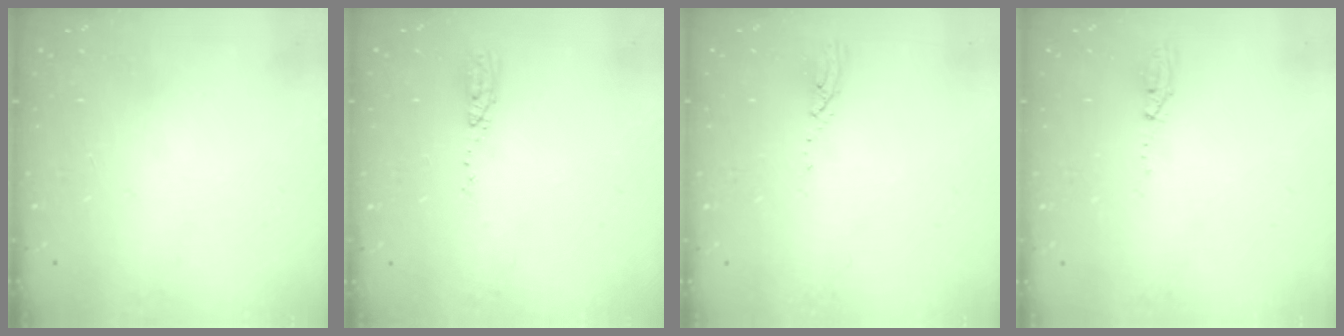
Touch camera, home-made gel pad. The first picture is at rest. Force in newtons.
{"total": 14.7, "press": 6.3, "slide": 13.3}
{"total": 3.2, "press": 3.2, "slide": 0.2}
{"total": 3.5, "press": 2.9, "slide": 2.0}